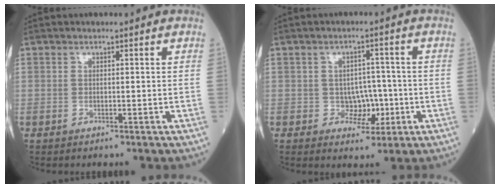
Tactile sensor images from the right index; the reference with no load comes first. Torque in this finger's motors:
{"motor_torque": [0.05, -0.06, 0.03, 0.00]}